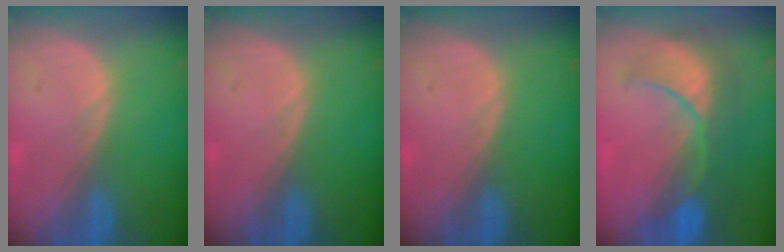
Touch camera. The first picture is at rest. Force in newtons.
{"total": 0.0}
{"total": 0.0}
{"total": 9.2, "press": 8.7, "slide": 2.8}